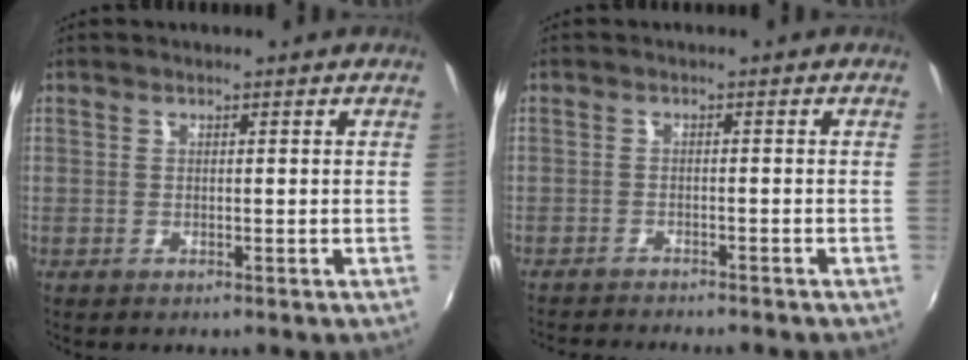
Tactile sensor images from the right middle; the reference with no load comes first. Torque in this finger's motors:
{"motor_torque": [1.00, -1.13, 0.29, 0.07]}